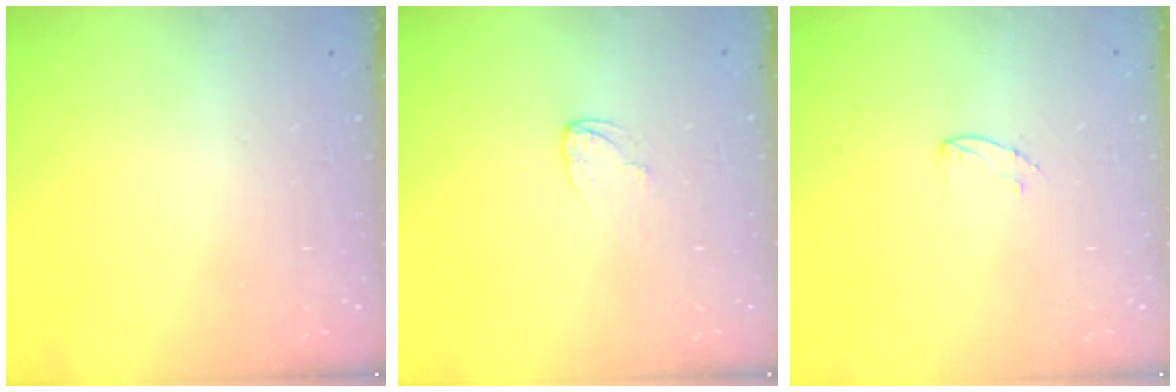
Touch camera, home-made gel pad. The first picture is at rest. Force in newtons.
{"total": 3.9, "press": 3.9, "slide": 0.4}
{"total": 4.7, "press": 4.6, "slide": 0.4}